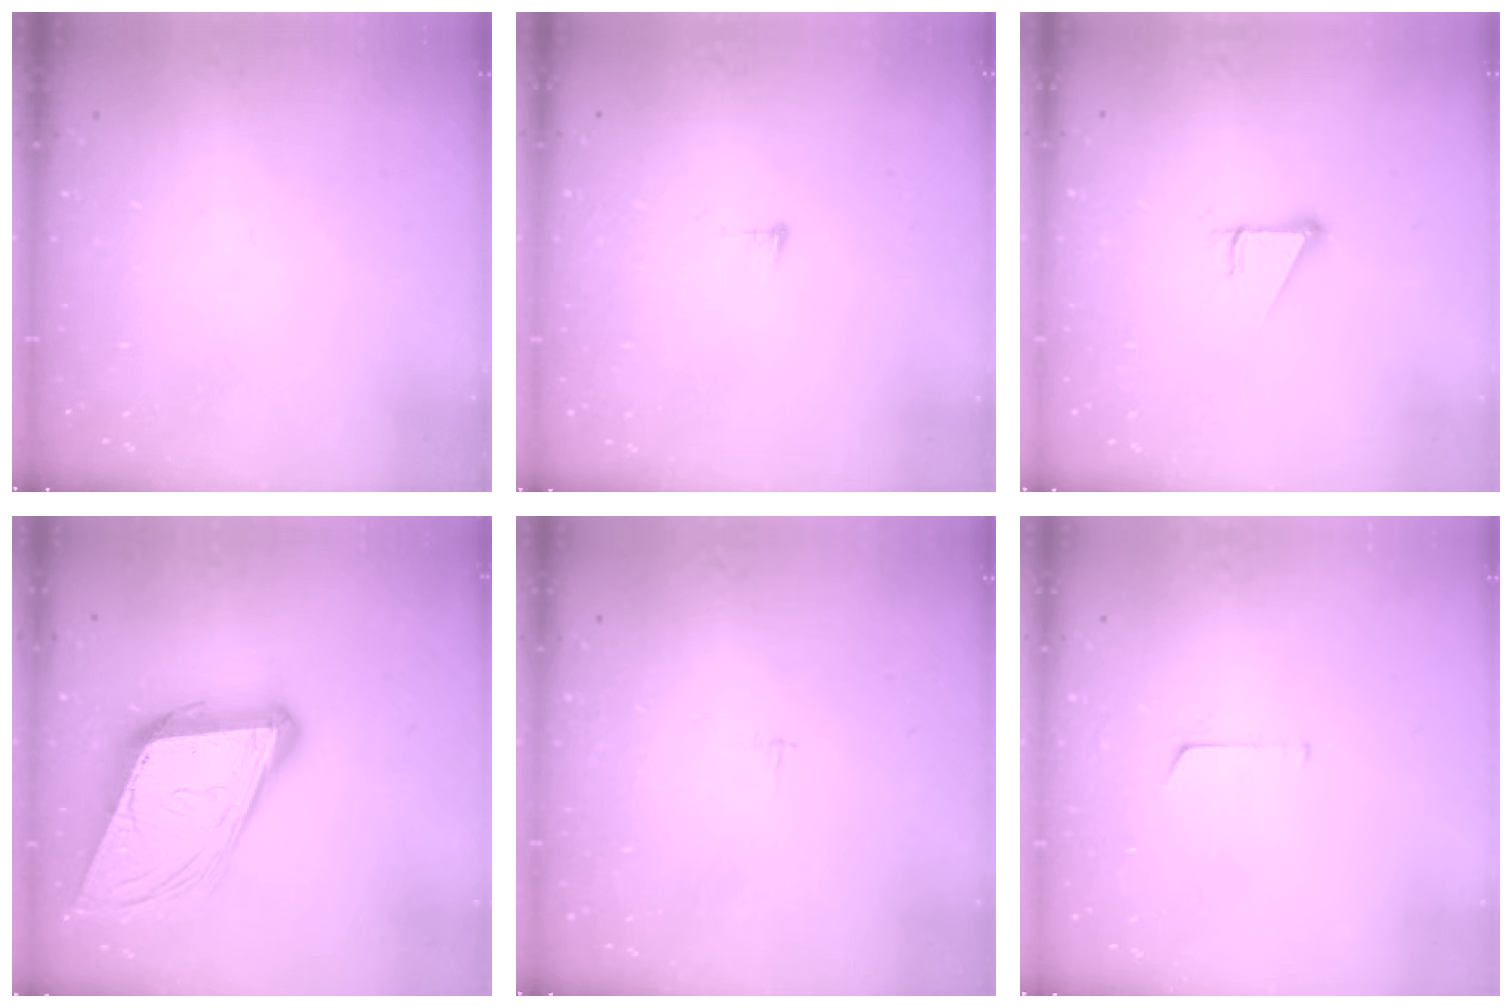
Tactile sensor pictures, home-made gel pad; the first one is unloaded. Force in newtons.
{"total": 4.5, "press": 4.5, "slide": 0.3}
{"total": 2.8, "press": 2.8, "slide": 0.0}
{"total": 15.8, "press": 15.2, "slide": 4.2}
{"total": 2.1, "press": 2.1, "slide": 0.2}
{"total": 3.8, "press": 3.8, "slide": 0.3}